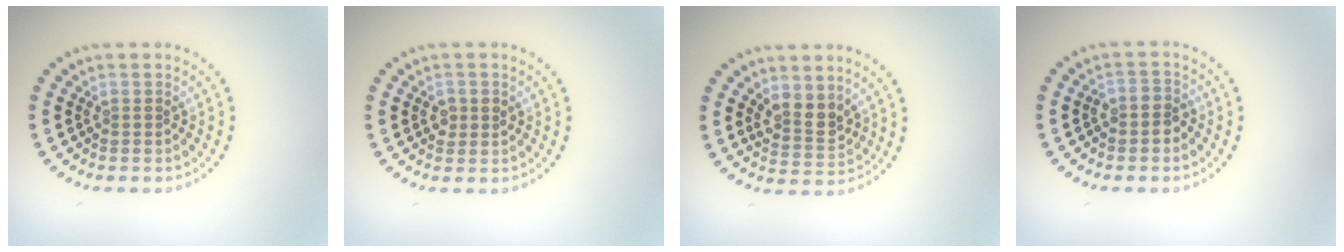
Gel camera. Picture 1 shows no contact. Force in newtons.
{"total": 1.5, "press": 1.5, "slide": 0.2}
{"total": 2.6, "press": 2.4, "slide": 1.2}
{"total": 1.9, "press": 1.7, "slide": 0.8}